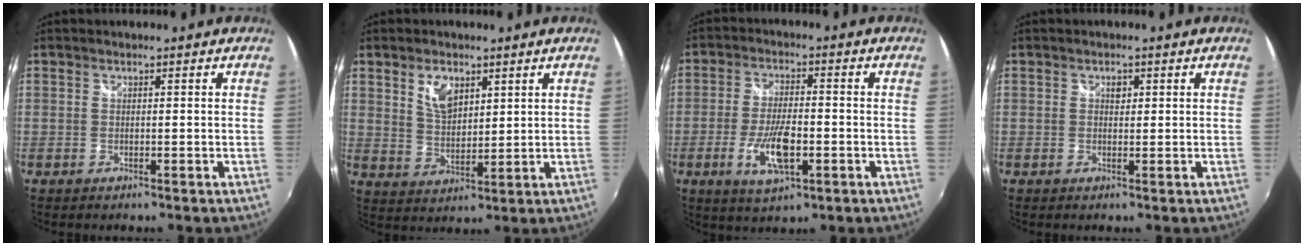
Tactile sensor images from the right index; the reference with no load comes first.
{"total": 6.4, "force": [3.3, 3.5, 4.2], "torque": [-0.071, 0.002, 0.064]}
{"total": 9.1, "force": [-2.9, 3.3, 8.0], "torque": [-0.162, -0.008, -0.052]}
{"total": 1.2, "force": [0.5, 1.0, 0.6], "torque": [-0.006, 0.004, 0.007]}